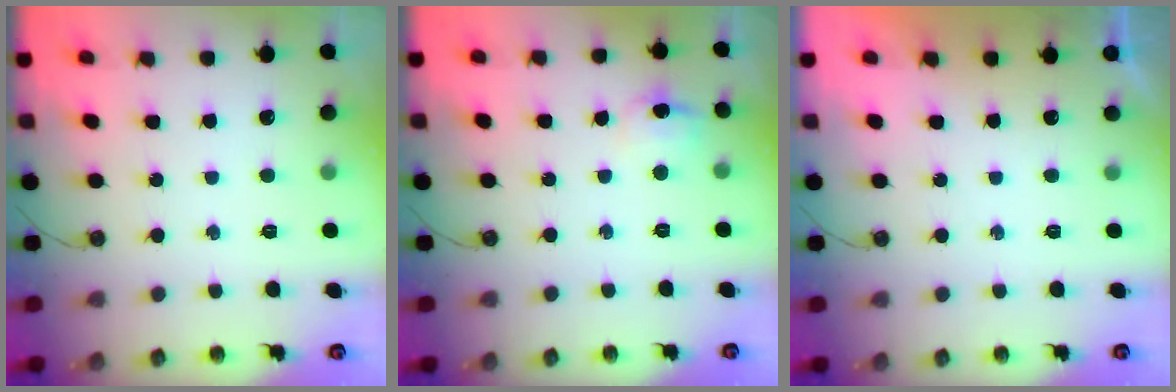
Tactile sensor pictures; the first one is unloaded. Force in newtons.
{"total": 7.7, "press": 7.7, "slide": 0.8}
{"total": 0.0}